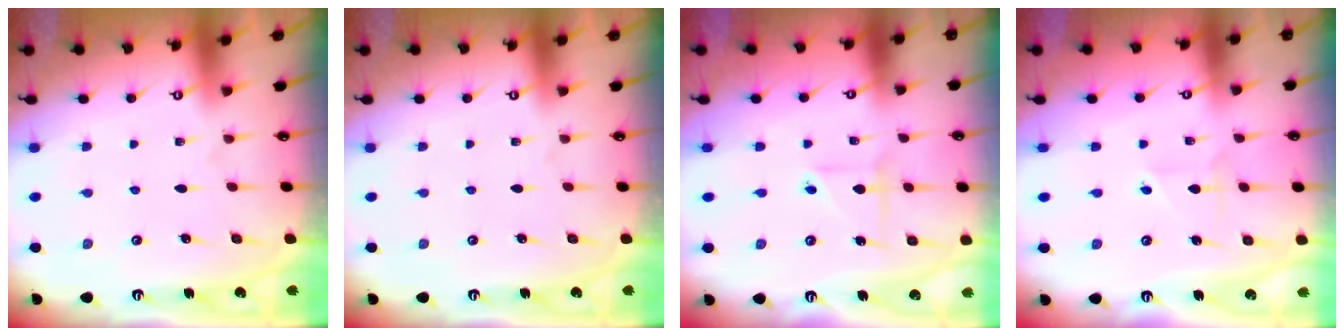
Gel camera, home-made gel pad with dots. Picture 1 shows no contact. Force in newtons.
{"total": 0.0}
{"total": 4.0, "press": 3.8, "slide": 1.2}
{"total": 3.0, "press": 3.0, "slide": 0.2}